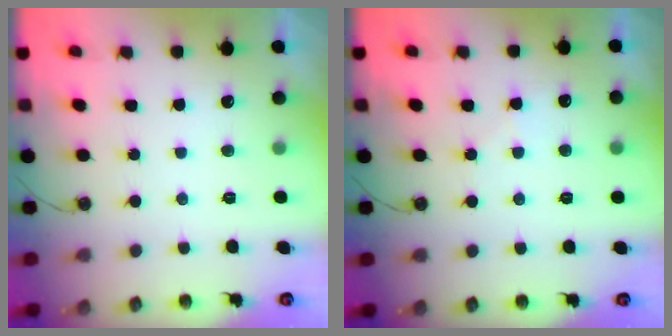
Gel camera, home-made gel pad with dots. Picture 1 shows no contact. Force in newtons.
{"total": 3.8, "press": 3.7, "slide": 0.6}